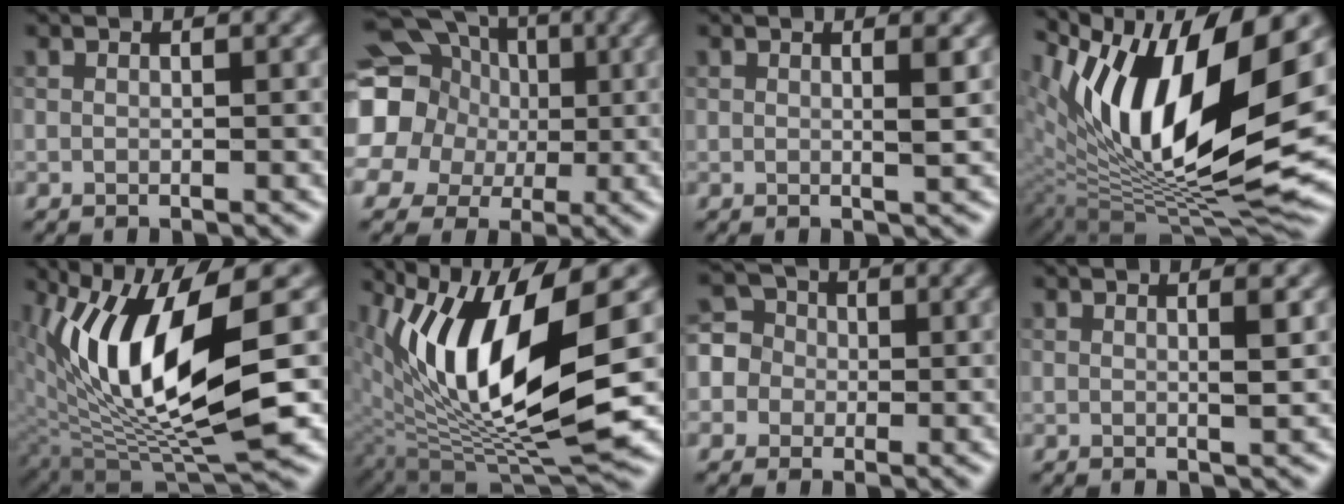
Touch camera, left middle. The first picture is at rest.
{"total": 19.3, "force": [5.0, 17.1, 7.5], "torque": [-0.186, 0.032, 0.054]}
{"total": 1.6, "force": [0.5, 0.5, 1.5], "torque": [-0.007, 0.005, 0.001]}
{"total": 15.0, "force": [4.5, 5.7, 13.1], "torque": [-0.224, 0.004, 0.078]}
{"total": 10.8, "force": [1.6, 3.2, 10.1], "torque": [-0.193, -0.015, 0.039]}
{"total": 12.0, "force": [2.6, 4.0, 11.0], "torque": [-0.206, -0.014, 0.059]}
{"total": 6.0, "force": [0.2, 5.8, 1.7], "torque": [-0.040, 0.048, -0.013]}
{"total": 1.6, "force": [0.3, 0.5, 1.5], "torque": [-0.011, 0.006, -0.002]}